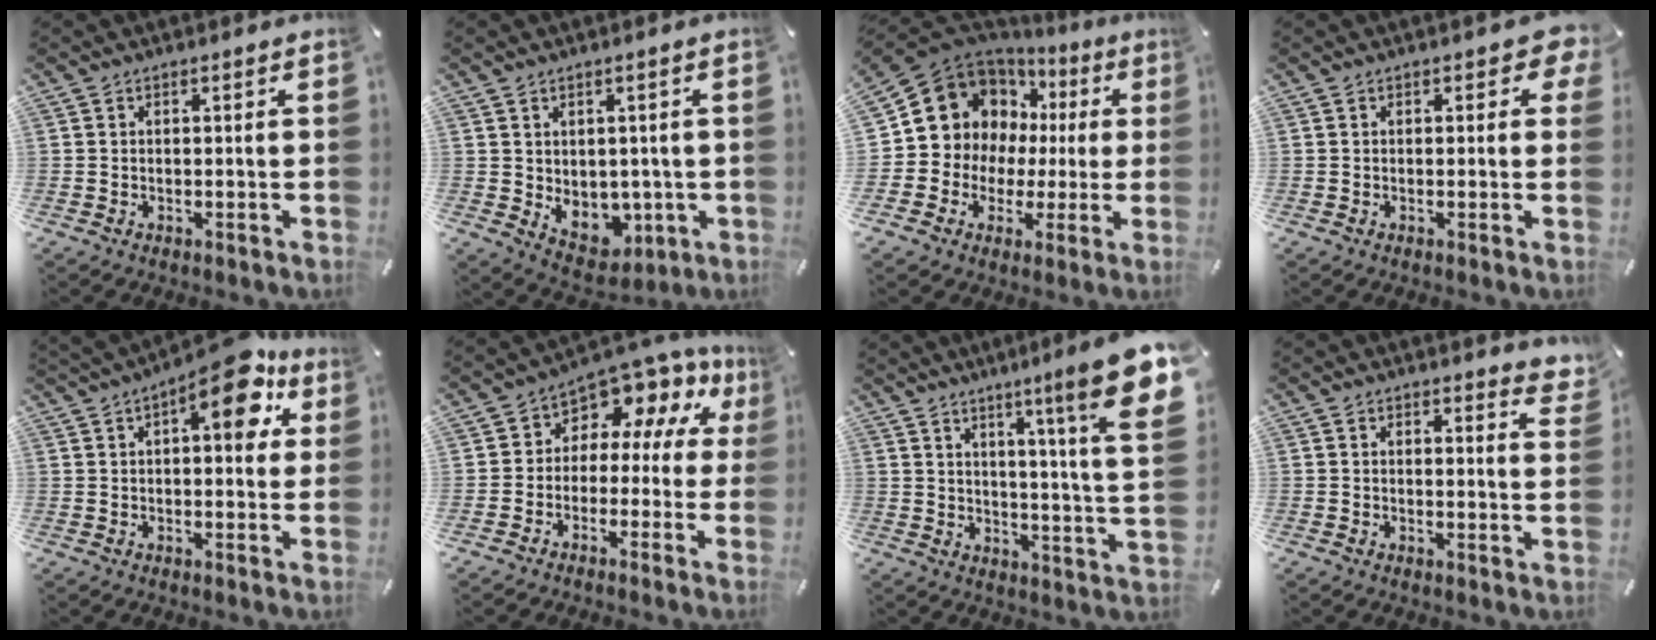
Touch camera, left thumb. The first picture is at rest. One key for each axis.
{"total": 6.8, "fx": 0.4, "fy": 6.1, "fz": 3.0, "tx": -0.031, "ty": -0.016, "tz": 0.016}
{"total": 11.4, "fx": 4.6, "fy": 10.0, "fz": 3.1, "tx": -0.081, "ty": -0.052, "tz": 0.092}
{"total": 3.6, "fx": 1.0, "fy": 2.0, "fz": 2.7, "tx": -0.025, "ty": -0.005, "tz": 0.012}
{"total": 13.1, "fx": 6.5, "fy": 5.5, "fz": 10.0, "tx": -0.120, "ty": -0.035, "tz": 0.100}
{"total": 7.6, "fx": 5.8, "fy": 4.1, "fz": 2.6, "tx": -0.057, "ty": -0.070, "tz": 0.103}
{"total": 16.2, "fx": 8.6, "fy": 0.4, "fz": 13.7, "tx": -0.207, "ty": -0.070, "tz": 0.120}
{"total": 3.0, "fx": 2.5, "fy": 1.2, "fz": 1.1, "tx": -0.004, "ty": -0.017, "tz": 0.040}